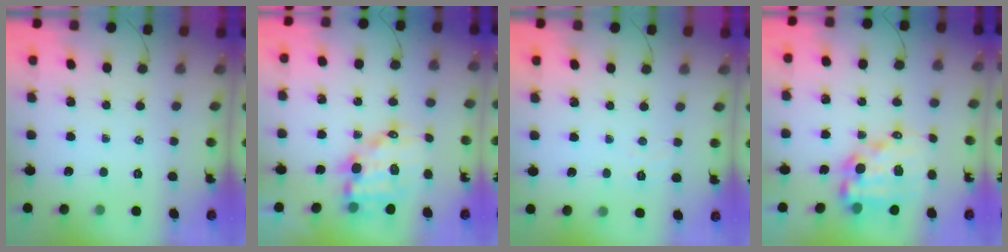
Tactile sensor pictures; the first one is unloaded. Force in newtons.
{"total": 12.1, "press": 11.6, "slide": 3.3}
{"total": 2.5, "press": 2.4, "slide": 0.8}
{"total": 12.6, "press": 12.2, "slide": 3.3}